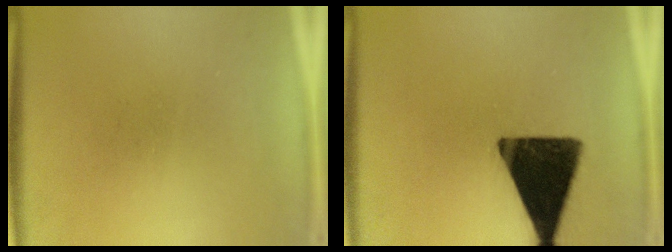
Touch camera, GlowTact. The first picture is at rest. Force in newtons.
{"total": 16.3}